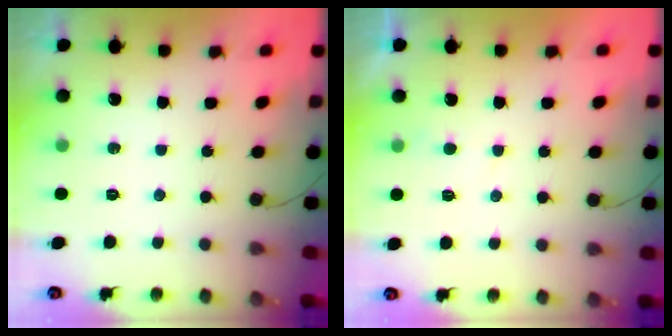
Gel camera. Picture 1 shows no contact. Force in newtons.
{"total": 2.5, "press": 2.5, "slide": 0.2}